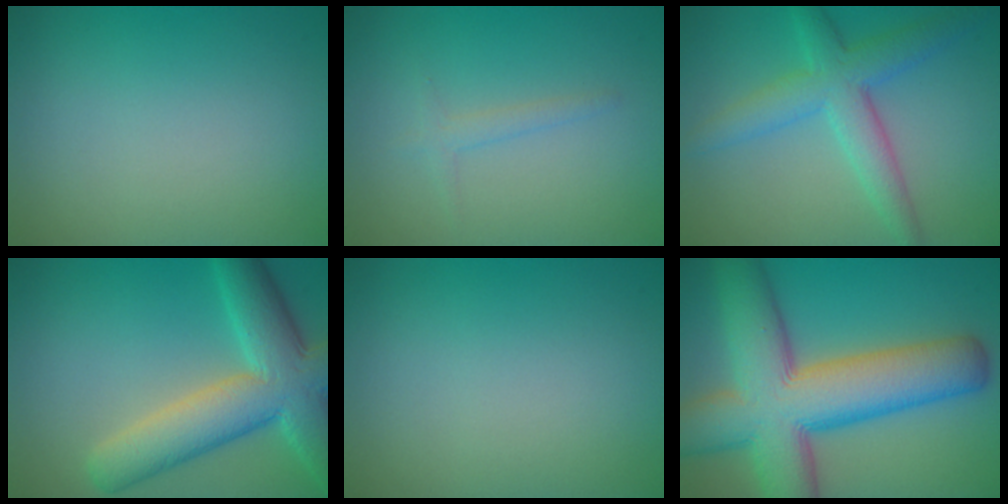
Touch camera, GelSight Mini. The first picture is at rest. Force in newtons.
{"total": 1.1, "press": 1.1, "slide": 0.1}
{"total": 3.5, "press": 3.5, "slide": 0.3}
{"total": 9.0, "press": 8.9, "slide": 0.3}
{"total": 0.0}
{"total": 13.6, "press": 13.5, "slide": 0.6}